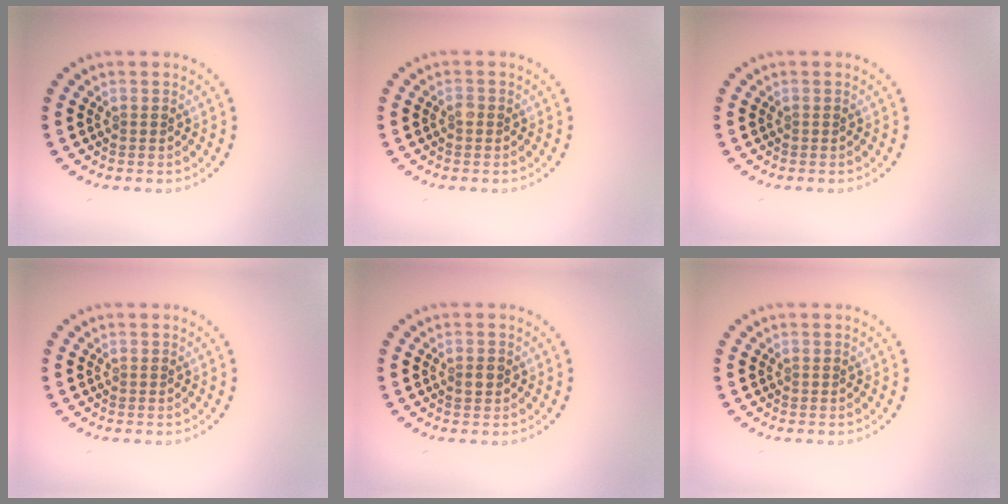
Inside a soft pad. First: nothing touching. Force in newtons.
{"total": 0.5, "press": 0.4, "slide": 0.3}
{"total": 0.0}
{"total": 0.0}
{"total": 1.3, "press": 1.3, "slide": 0.0}
{"total": 0.0}